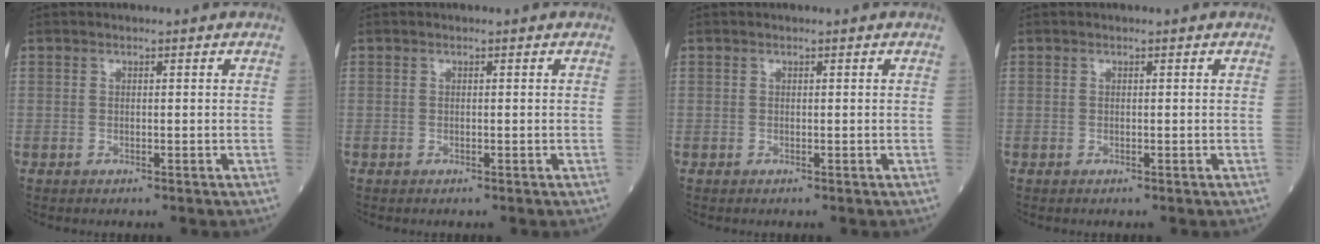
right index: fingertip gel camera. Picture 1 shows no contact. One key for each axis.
{"total": 0.0}
{"total": 0.0}
{"total": 0.0}